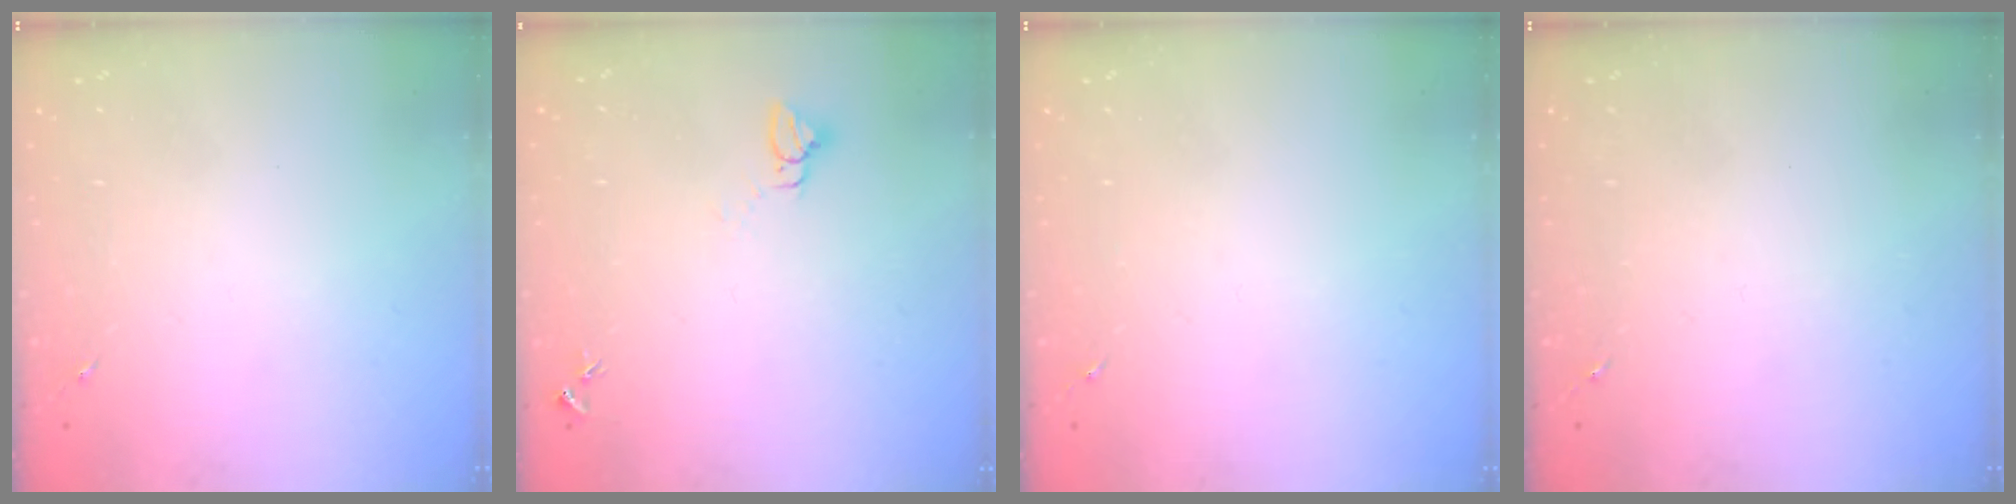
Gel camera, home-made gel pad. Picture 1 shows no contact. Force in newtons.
{"total": 2.8, "press": 2.8, "slide": 0.1}
{"total": 0.0}
{"total": 0.0}